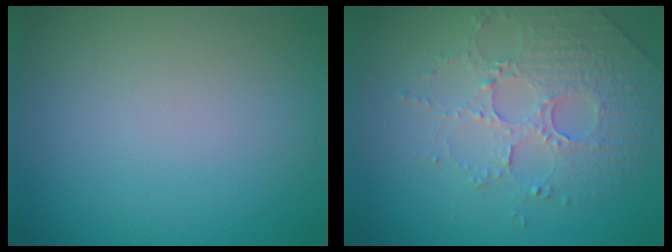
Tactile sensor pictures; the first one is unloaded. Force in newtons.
{"total": 5.0, "press": 3.6, "slide": 3.4}